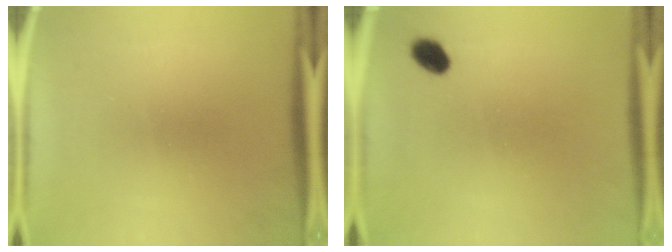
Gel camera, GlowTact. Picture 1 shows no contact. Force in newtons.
{"total": 3.2}